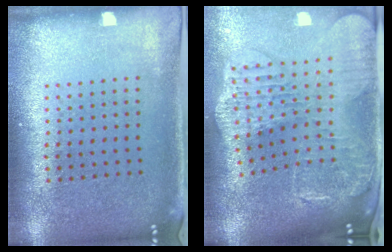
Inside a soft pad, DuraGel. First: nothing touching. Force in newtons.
{"total": 3.0, "press": 2.5, "slide": 1.7}